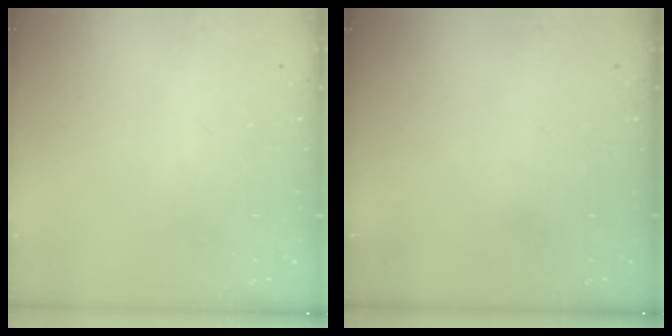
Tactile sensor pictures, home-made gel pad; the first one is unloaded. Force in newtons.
{"total": 0.0}